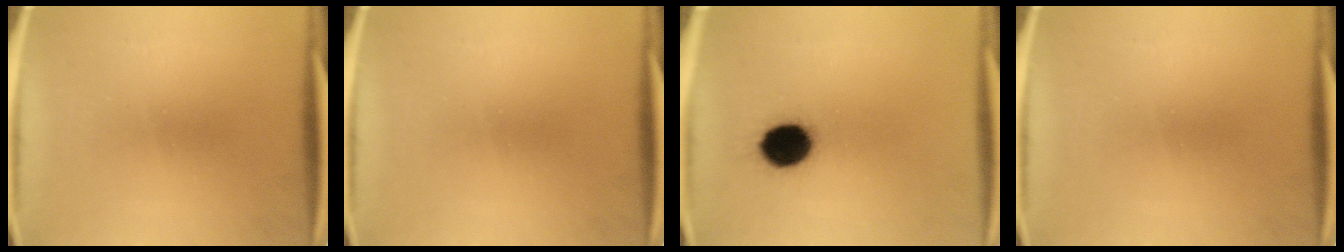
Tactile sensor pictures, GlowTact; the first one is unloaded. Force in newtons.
{"total": 0.0}
{"total": 10.2}
{"total": 0.0}